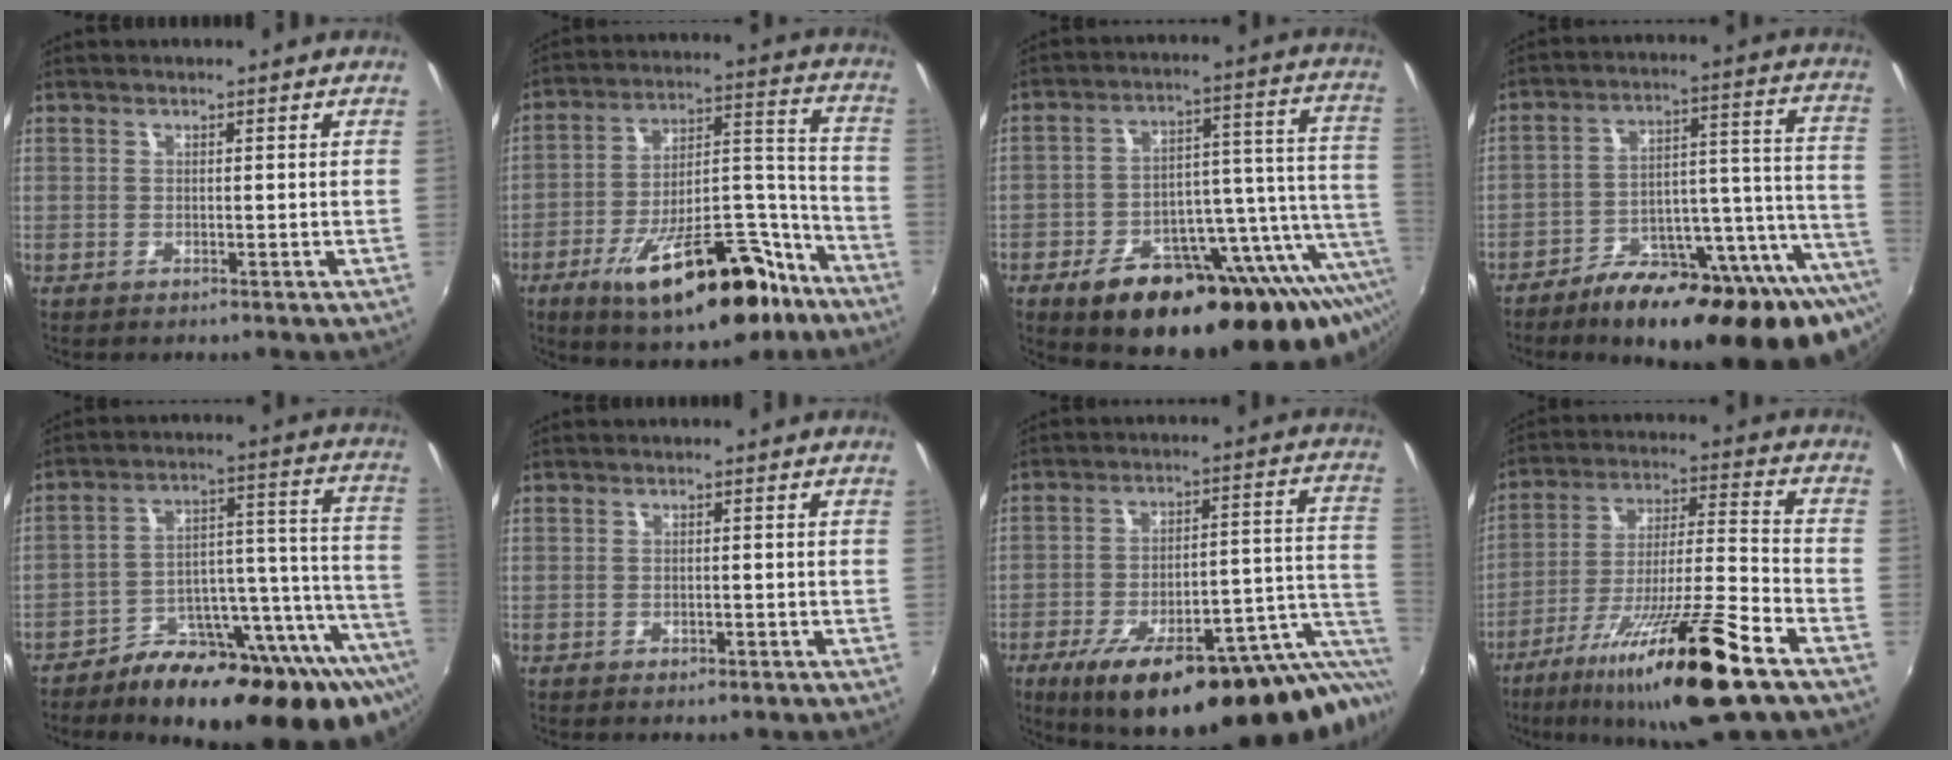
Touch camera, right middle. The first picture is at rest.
{"total": 22.9, "force": [-14.0, 8.7, 15.9], "torque": [-0.250, 0.011, -0.204]}
{"total": 27.9, "force": [-15.3, 10.6, 20.8], "torque": [-0.279, 0.001, -0.205]}
{"total": 24.9, "force": [-16.9, 6.1, 17.3], "torque": [-0.203, -0.016, -0.237]}
{"total": 25.9, "force": [-18.1, 8.8, 16.4], "torque": [-0.184, 0.006, -0.250]}
{"total": 0.8, "force": [-0.3, 0.3, 0.7], "torque": [-0.011, -0.007, -0.005]}
{"total": 26.2, "force": [-16.8, 5.5, 19.3], "torque": [-0.249, -0.027, -0.231]}
{"total": 20.2, "force": [-12.5, 0.8, 15.8], "torque": [-0.288, -0.028, -0.216]}